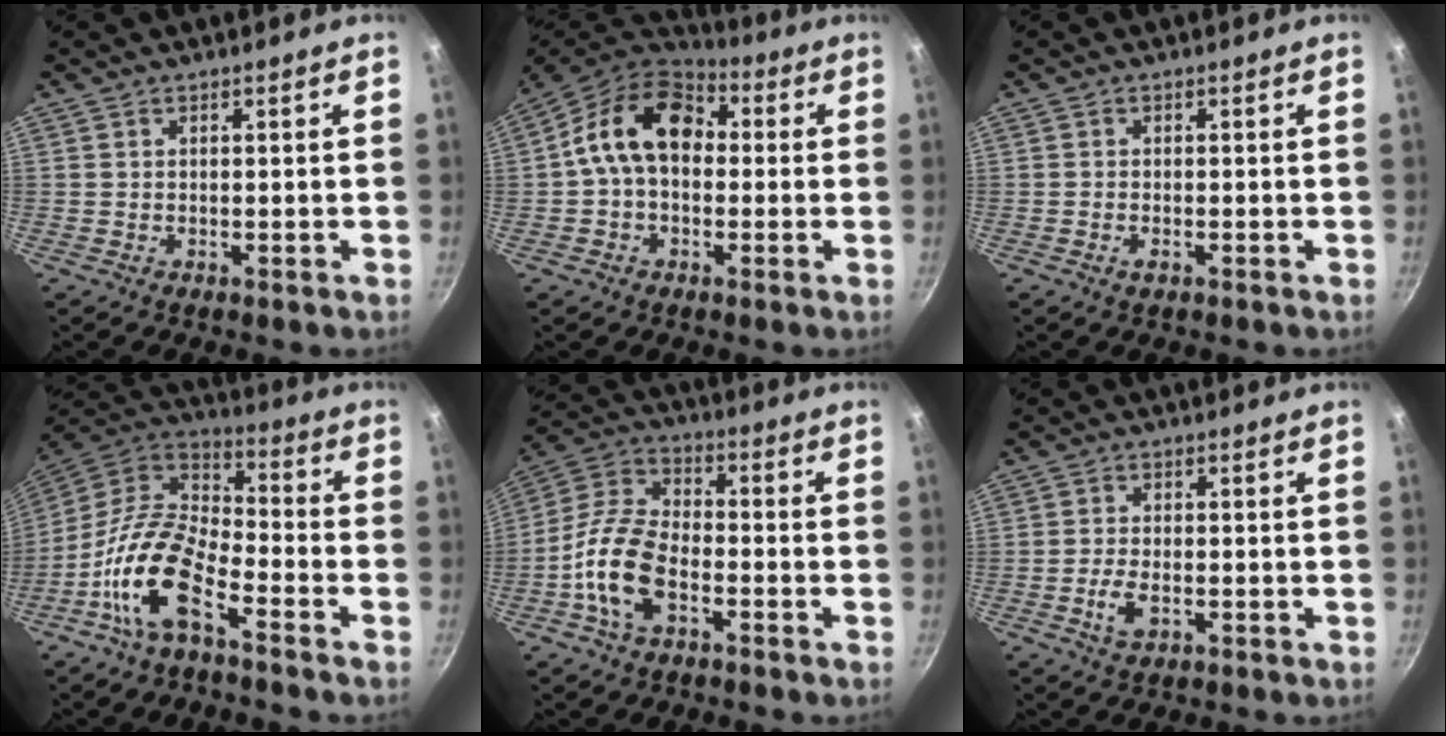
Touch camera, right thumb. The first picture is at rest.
{"total": 14.5, "force": [1.2, 10.3, 10.1], "torque": [-0.136, 0.032, -0.001]}
{"total": 1.2, "force": [-0.6, 0.5, 0.9], "torque": [-0.020, 0.001, -0.013]}
{"total": 15.8, "force": [-8.0, 6.9, 11.8], "torque": [-0.220, 0.065, -0.172]}
{"total": 13.3, "force": [-4.8, 7.2, 10.1], "torque": [-0.188, 0.042, -0.107]}
{"total": 4.3, "force": [-1.5, 2.1, 3.4], "torque": [-0.069, 0.006, -0.029]}